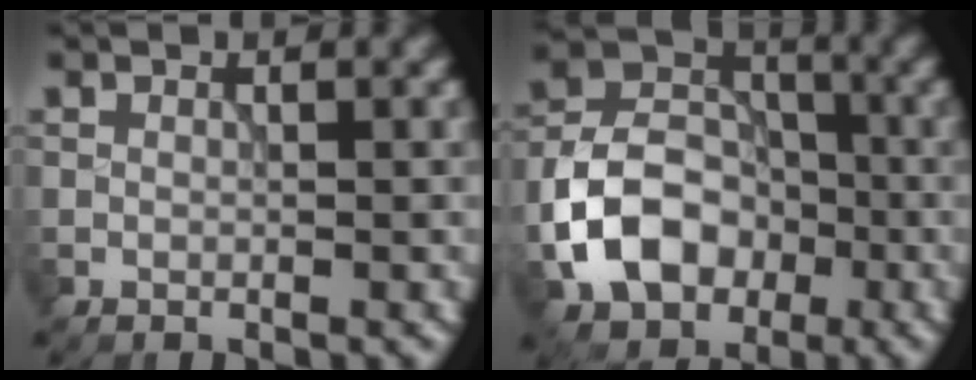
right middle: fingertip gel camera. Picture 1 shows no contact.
{"total": 8.4, "force": [-3.0, 6.2, 4.8], "torque": [-0.087, 0.005, -0.067]}